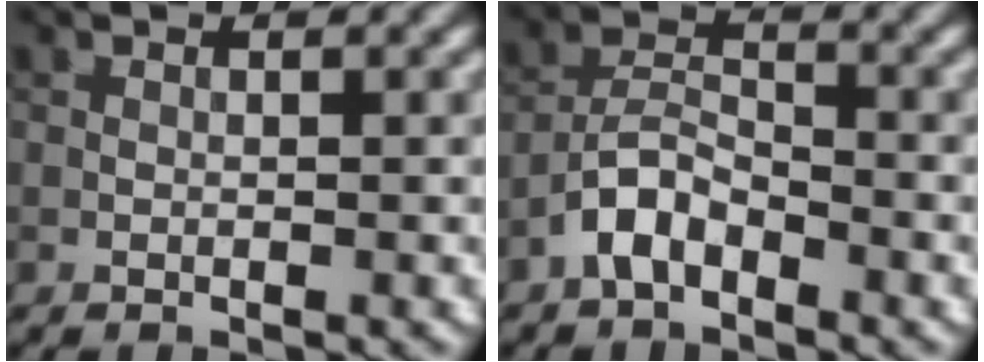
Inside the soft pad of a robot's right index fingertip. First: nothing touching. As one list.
[{"total": 3.4, "force": [-2.3, 1.5, 2.1], "torque": [-0.039, 0.014, -0.052]}]